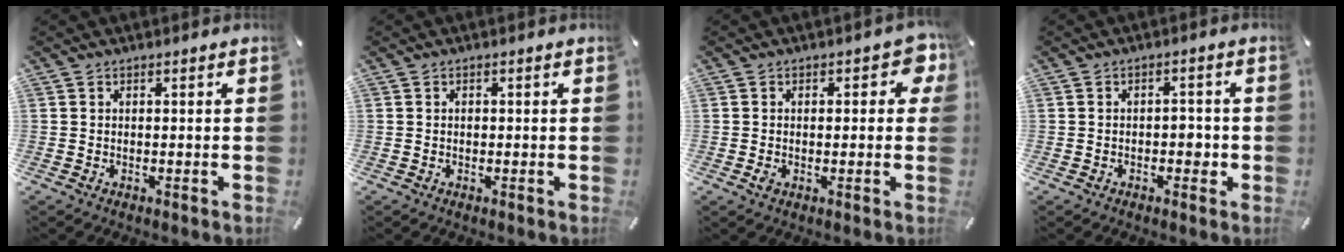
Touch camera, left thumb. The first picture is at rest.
{"total": 0.5, "force": [0.0, 0.5, 0.2], "torque": [-0.008, 0.001, -0.001]}
{"total": 5.3, "force": [1.1, 3.3, 4.1], "torque": [-0.039, -0.002, 0.013]}
{"total": 2.9, "force": [-0.8, 1.8, 2.1], "torque": [-0.030, 0.003, -0.018]}